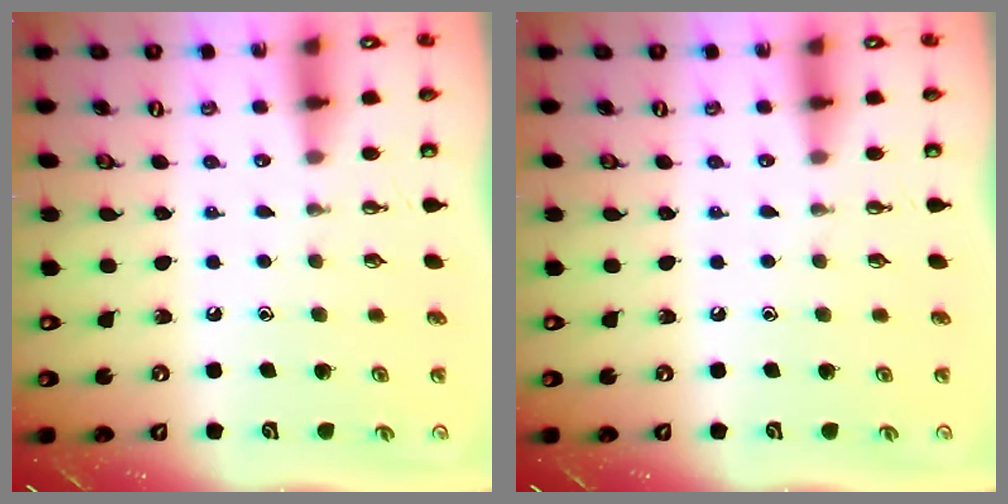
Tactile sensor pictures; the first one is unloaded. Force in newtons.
{"total": 0.0}